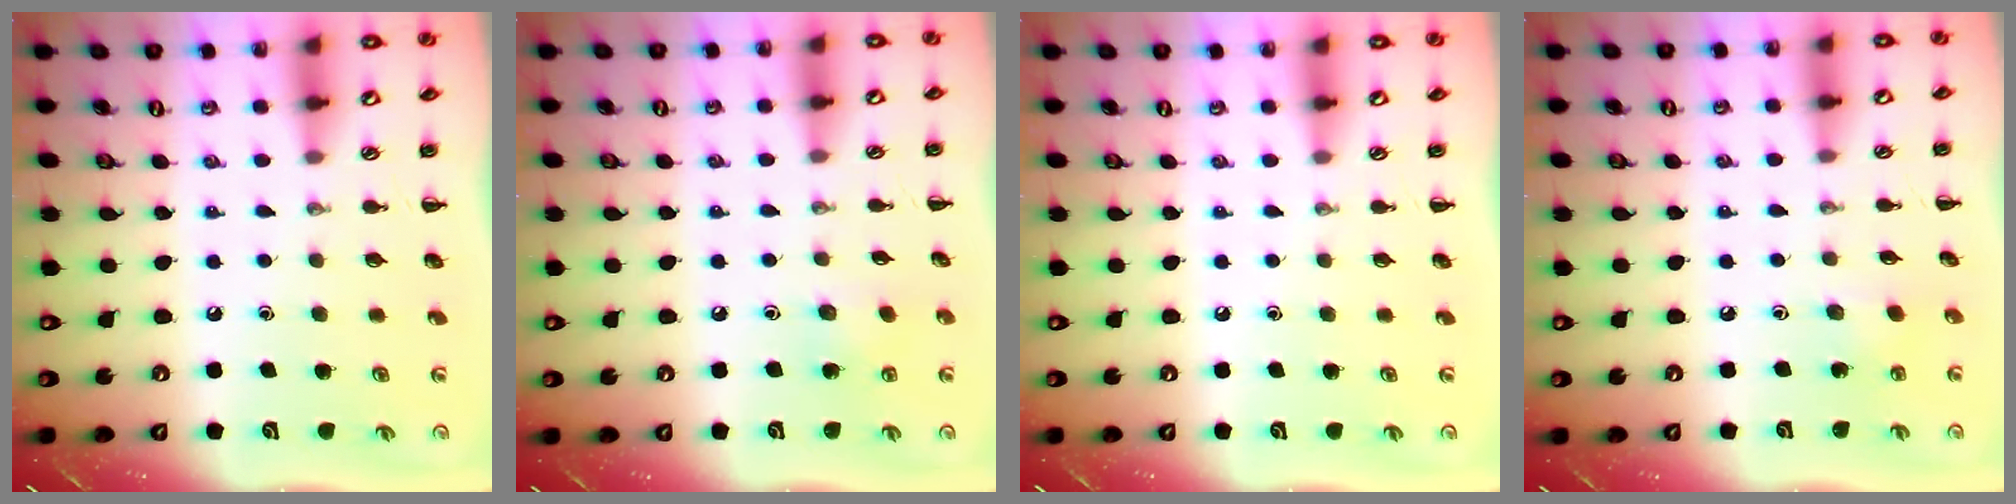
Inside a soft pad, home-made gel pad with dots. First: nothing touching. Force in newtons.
{"total": 4.3, "press": 4.1, "slide": 1.2}
{"total": 0.0}
{"total": 2.8, "press": 2.6, "slide": 0.9}